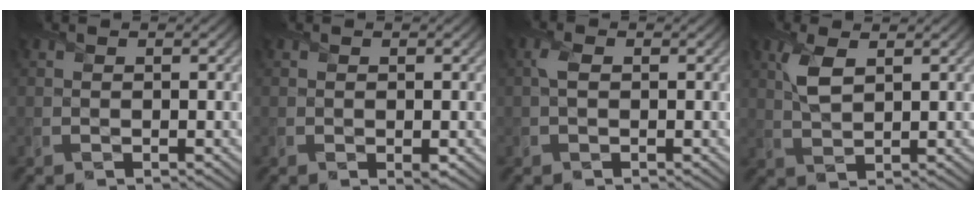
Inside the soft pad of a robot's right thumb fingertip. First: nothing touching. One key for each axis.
{"total": 0.9, "fx": -0.2, "fy": 0.4, "fz": 0.7, "tx": -0.009, "ty": -0.001, "tz": -0.003}
{"total": 1.6, "fx": 0.2, "fy": 0.9, "fz": 1.3, "tx": -0.031, "ty": 0.003, "tz": 0.000}
{"total": 3.9, "fx": 1.7, "fy": 1.7, "fz": 3.1, "tx": -0.078, "ty": 0.001, "tz": 0.036}